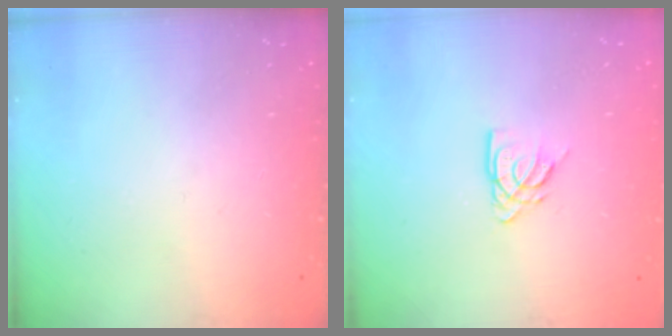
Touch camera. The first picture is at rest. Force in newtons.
{"total": 5.3, "press": 5.3, "slide": 0.5}